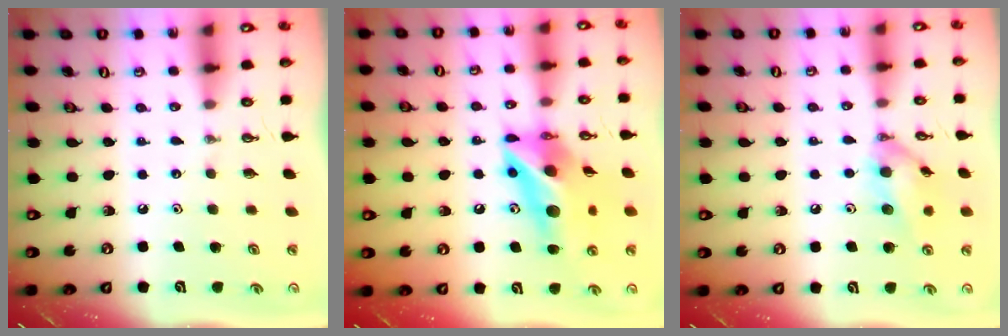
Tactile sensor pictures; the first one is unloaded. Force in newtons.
{"total": 15.5, "press": 15.4, "slide": 1.7}
{"total": 11.7, "press": 11.7, "slide": 0.7}